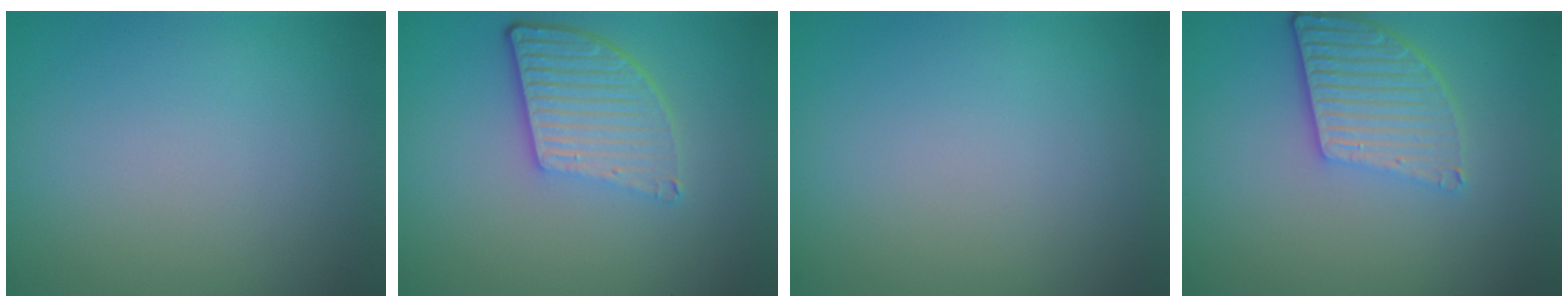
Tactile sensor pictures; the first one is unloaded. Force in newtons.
{"total": 5.4, "press": 3.9, "slide": 3.8}
{"total": 0.0}
{"total": 4.8, "press": 3.8, "slide": 3.0}